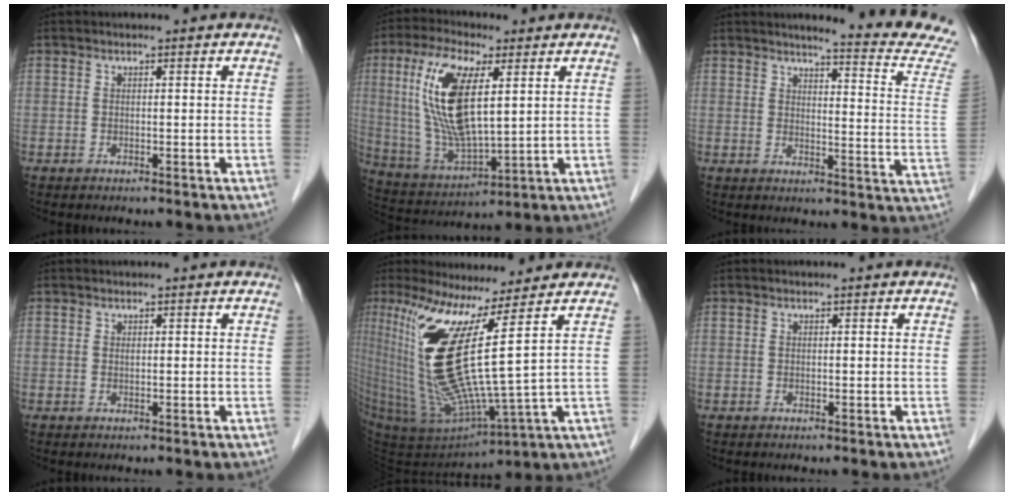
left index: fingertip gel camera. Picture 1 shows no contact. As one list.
[{"total": 14.4, "force": [3.9, 4.2, 13.3], "torque": [-0.283, 0.001, 0.078]}, {"total": 14.0, "force": [13.3, -1.7, 4.0], "torque": [-0.052, -0.100, 0.137]}, {"total": 0.0}, {"total": 15.9, "force": [5.9, -1.3, 14.7], "torque": [-0.296, -0.039, 0.117]}, {"total": 0.0}]